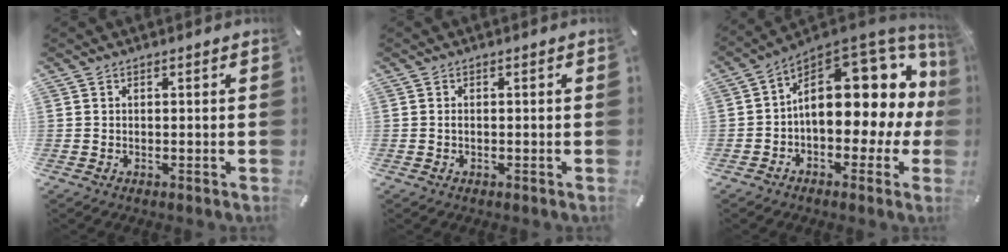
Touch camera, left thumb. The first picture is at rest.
{"total": 0.8, "force": [-0.2, 0.5, 0.7], "torque": [-0.015, 0.001, -0.004]}
{"total": 18.6, "force": [5.0, 10.8, 14.3], "torque": [-0.180, -0.053, 0.084]}